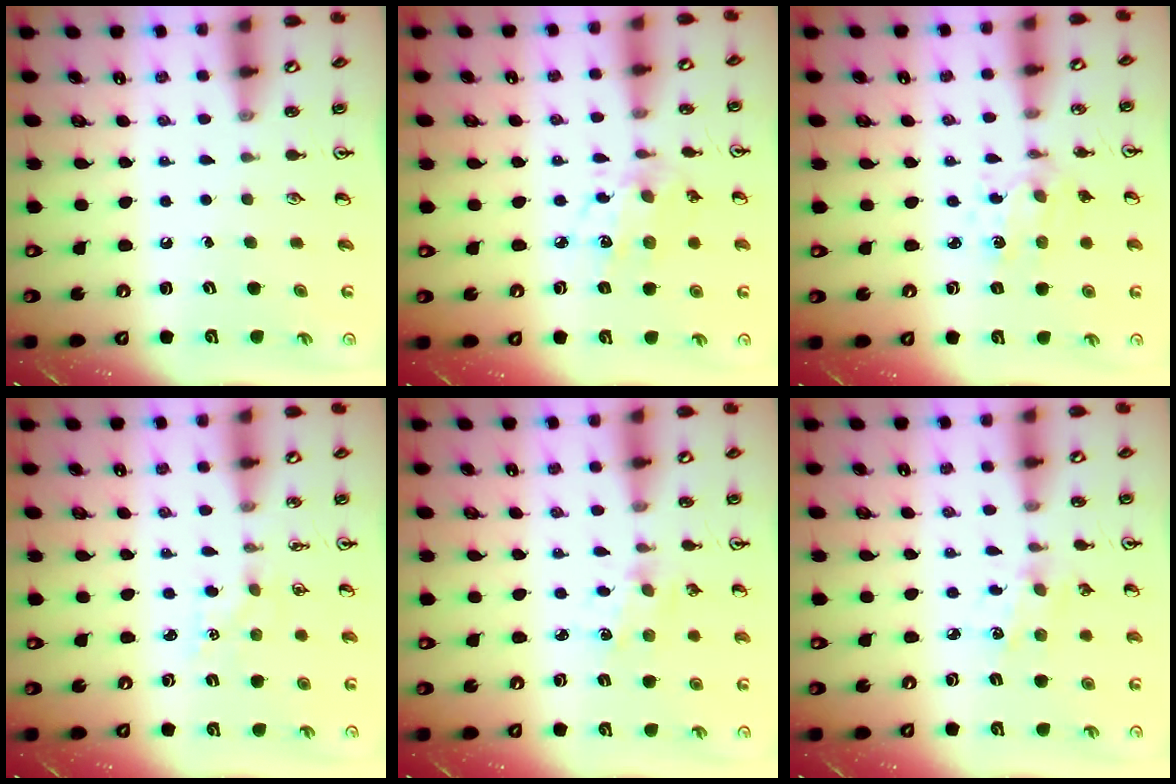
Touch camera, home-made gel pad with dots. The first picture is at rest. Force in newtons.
{"total": 8.8, "press": 8.8, "slide": 0.6}
{"total": 2.5, "press": 2.5, "slide": 0.6}
{"total": 2.1, "press": 2.1, "slide": 0.3}
{"total": 2.6, "press": 2.6, "slide": 0.4}
{"total": 2.9, "press": 2.8, "slide": 0.8}